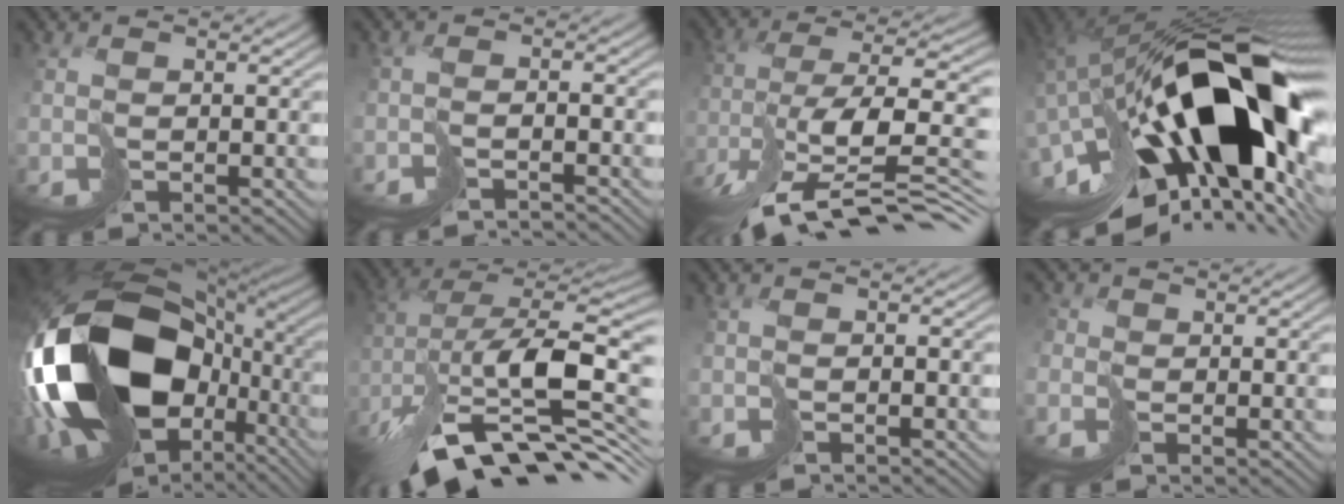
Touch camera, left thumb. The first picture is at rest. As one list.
[{"total": 2.6, "force": [-2.6, -0.3, 0.4], "torque": [-0.001, 0.001, -0.045]}, {"total": 13.0, "force": [-7.0, 4.5, 10.0], "torque": [-0.195, 0.011, -0.117]}, {"total": 20.3, "force": [-4.0, 9.8, 17.3], "torque": [-0.309, -0.020, -0.066]}, {"total": 21.2, "force": [-2.9, 13.9, 15.7], "torque": [-0.367, -0.066, -0.008]}, {"total": 14.9, "force": [-6.3, 6.9, 11.7], "torque": [-0.225, -0.004, -0.099]}, {"total": 0.7, "force": [-0.7, -0.1, 0.0], "torque": [0.004, 0.004, -0.015]}, {"total": 1.5, "force": [-0.6, 1.3, -0.5], "torque": [0.016, 0.005, -0.022]}]